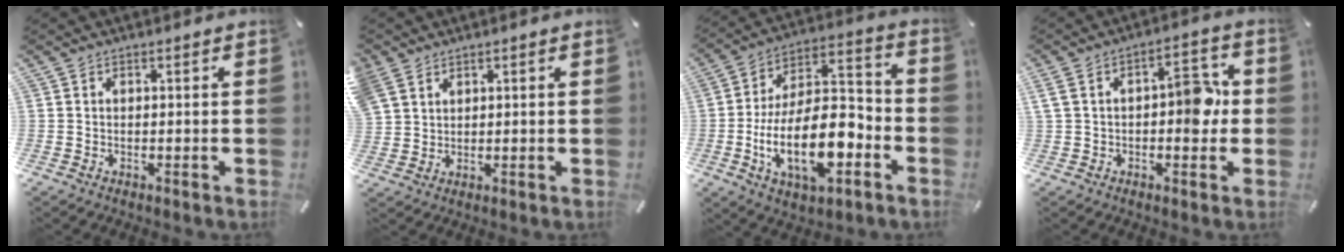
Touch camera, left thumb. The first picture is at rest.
{"total": 5.1, "force": [3.3, 3.8, 1.0], "torque": [-0.040, -0.004, 0.063]}
{"total": 20.3, "force": [-7.1, 9.9, 16.2], "torque": [-0.287, 0.022, -0.118]}
{"total": 10.1, "force": [0.4, 5.6, 8.5], "torque": [-0.109, 0.007, 0.003]}